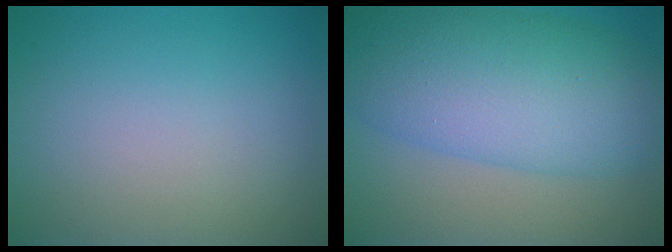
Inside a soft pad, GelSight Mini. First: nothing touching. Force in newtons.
{"total": 10.6, "press": 10.6, "slide": 0.2}